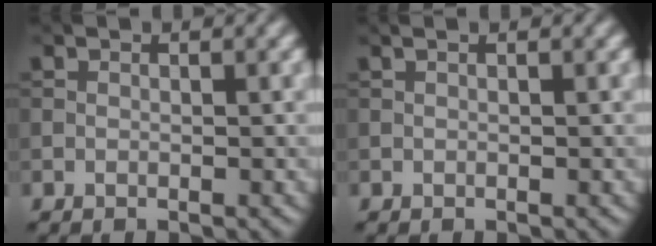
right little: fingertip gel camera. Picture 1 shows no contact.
{"total": 0.6, "force": [0.3, 0.2, 0.4], "torque": [-0.011, 0.002, 0.003]}